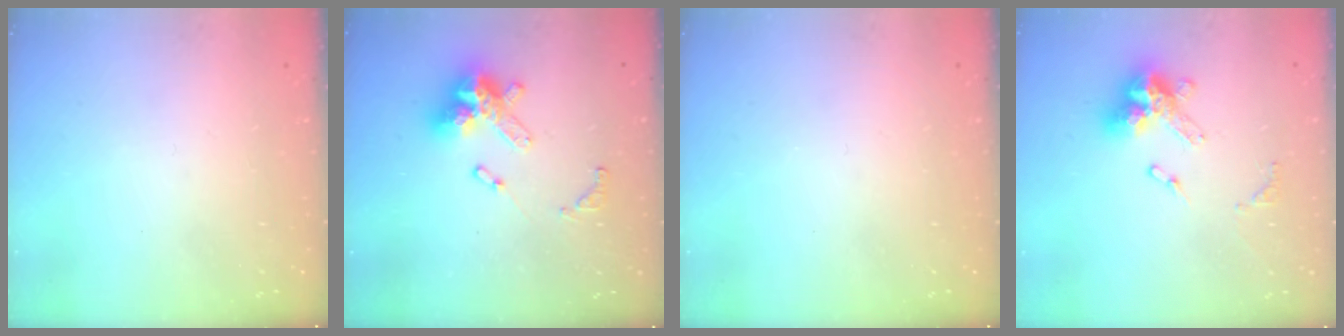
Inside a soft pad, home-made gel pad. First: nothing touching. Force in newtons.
{"total": 15.2, "press": 15.1, "slide": 1.3}
{"total": 0.0}
{"total": 12.1, "press": 12.0, "slide": 1.1}